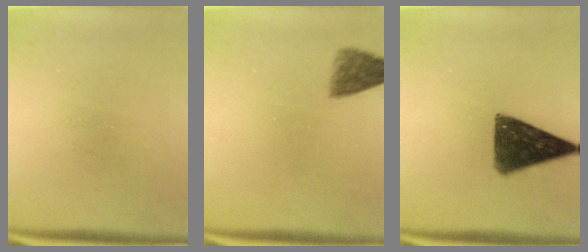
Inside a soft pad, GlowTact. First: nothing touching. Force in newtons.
{"total": 3.8}
{"total": 12.3}